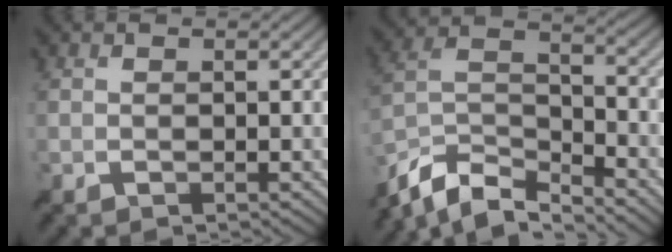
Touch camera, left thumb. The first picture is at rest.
{"total": 10.1, "force": [-8.5, 3.0, 4.6], "torque": [-0.100, -0.007, -0.174]}